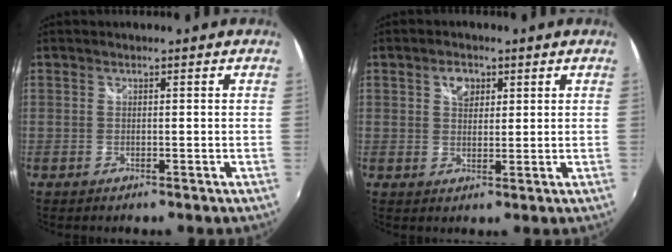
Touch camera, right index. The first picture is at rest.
{"total": 3.6, "force": [1.7, 2.5, 2.0], "torque": [-0.028, 0.008, 0.028]}